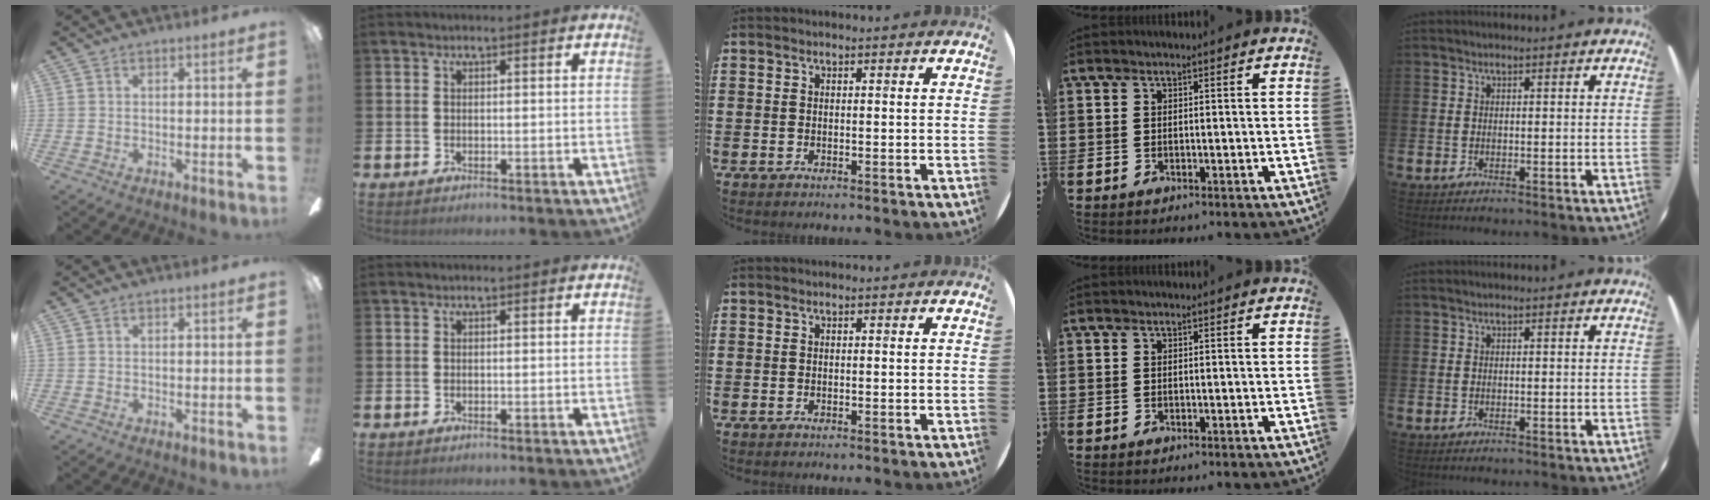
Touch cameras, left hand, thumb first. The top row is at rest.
{}